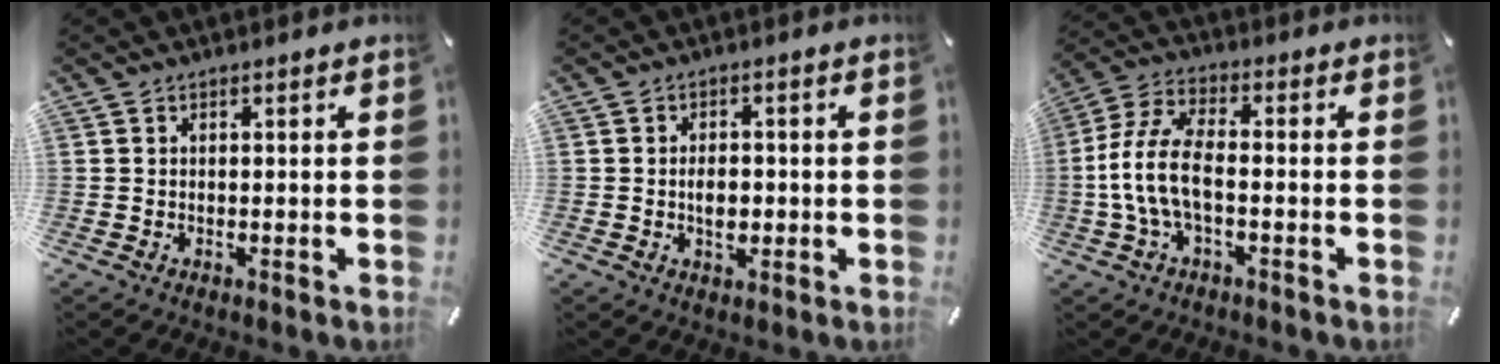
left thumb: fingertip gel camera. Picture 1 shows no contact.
{"total": 4.3, "force": [-0.6, 2.9, 3.2], "torque": [-0.051, 0.003, -0.012]}
{"total": 11.0, "force": [-2.2, 5.3, 9.4], "torque": [-0.206, -0.003, -0.041]}